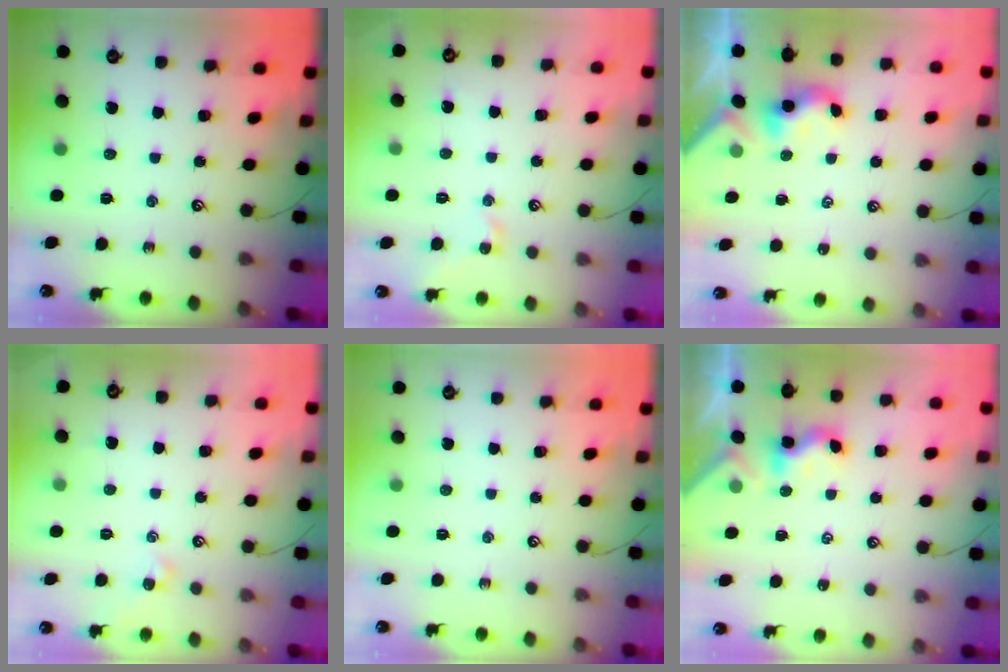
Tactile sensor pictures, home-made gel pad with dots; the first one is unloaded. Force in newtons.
{"total": 1.6, "press": 1.5, "slide": 0.4}
{"total": 2.5, "press": 2.5, "slide": 0.1}
{"total": 2.1, "press": 2.0, "slide": 0.6}
{"total": 0.0}
{"total": 1.5, "press": 1.5, "slide": 0.4}